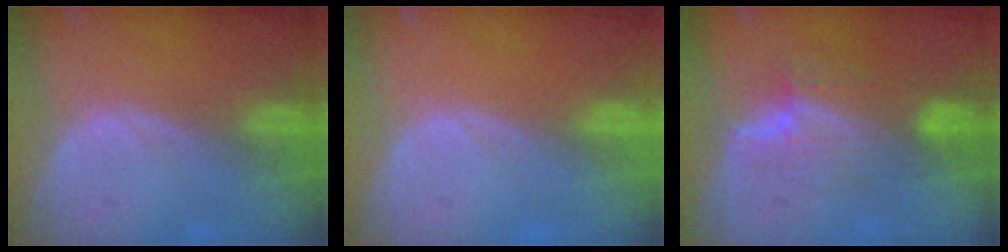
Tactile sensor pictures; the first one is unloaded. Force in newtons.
{"total": 0.0}
{"total": 7.5, "press": 7.1, "slide": 2.6}